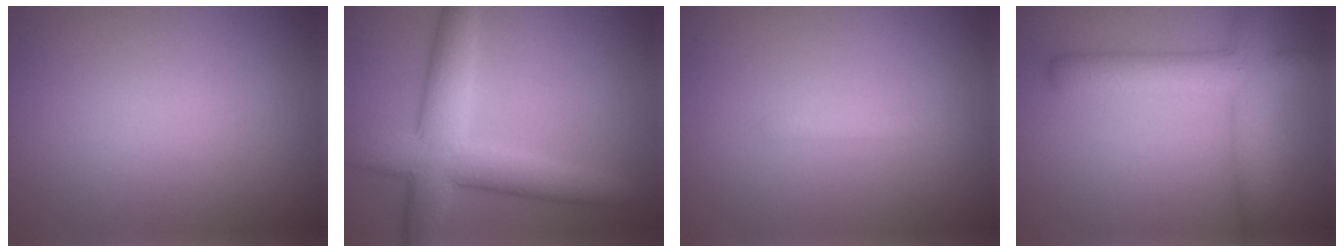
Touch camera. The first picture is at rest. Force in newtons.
{"total": 7.2, "press": 7.2, "slide": 0.3}
{"total": 0.8, "press": 0.8, "slide": 0.0}
{"total": 5.0, "press": 5.0, "slide": 0.1}